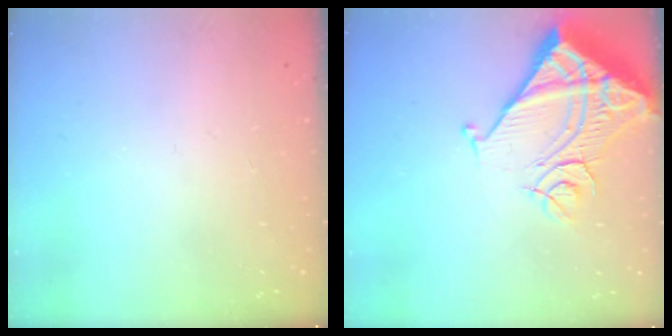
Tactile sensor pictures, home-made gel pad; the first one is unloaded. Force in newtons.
{"total": 14.6, "press": 14.5, "slide": 2.0}